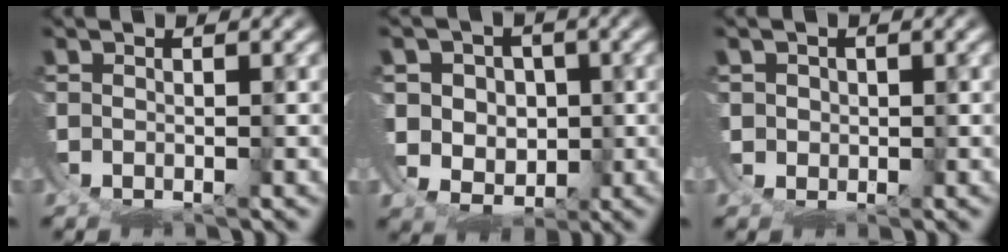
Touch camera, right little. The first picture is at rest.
{"total": 4.2, "force": [0.7, 4.0, 1.3], "torque": [-0.029, -0.026, 0.024]}
{"total": 1.3, "force": [0.9, 0.2, -0.9], "torque": [0.008, -0.017, 0.025]}